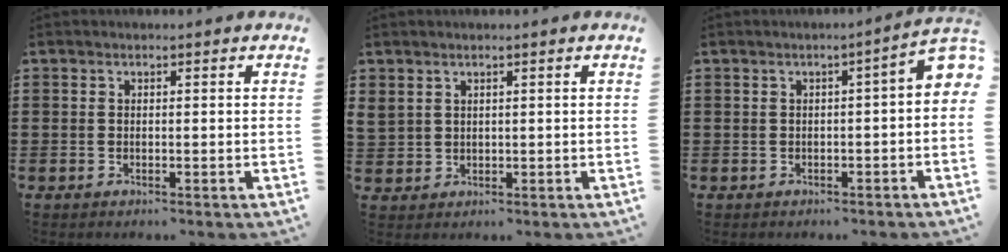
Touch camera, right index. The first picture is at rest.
{"total": 1.7, "force": [1.3, 1.1, 0.2], "torque": [-0.010, 0.004, 0.027]}
{"total": 2.7, "force": [-0.4, 0.8, 2.6], "torque": [-0.046, 0.004, -0.012]}